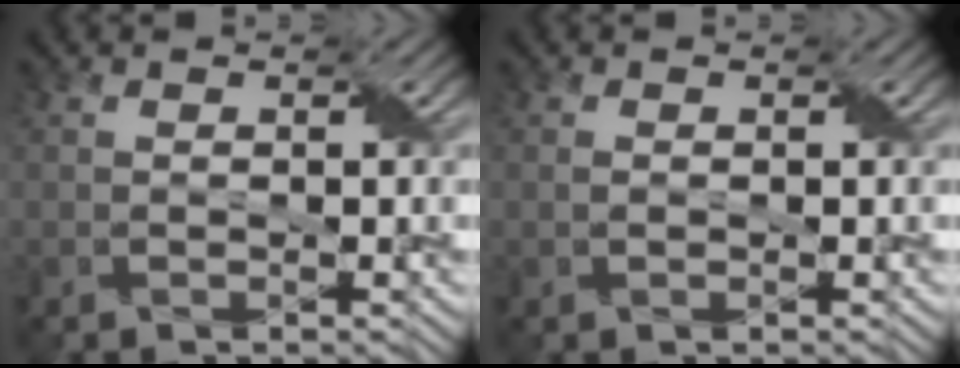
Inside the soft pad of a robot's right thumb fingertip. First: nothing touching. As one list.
[{"total": 0.8, "force": [0.0, 0.5, 0.6], "torque": [-0.013, 0.001, 0.000]}]